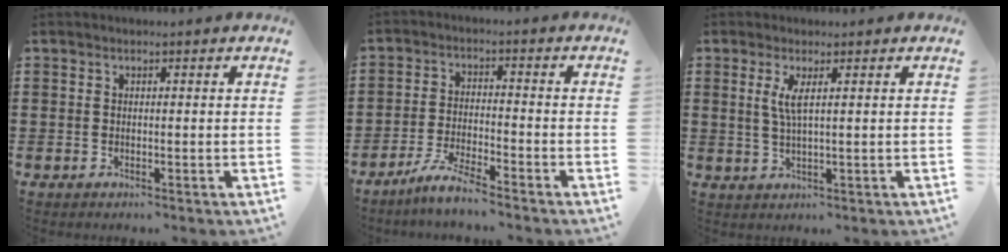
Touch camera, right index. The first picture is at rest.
{"total": 5.0, "force": [-4.6, -0.1, 2.0], "torque": [-0.048, -0.006, -0.090]}
{"total": 3.2, "force": [1.0, 0.2, 3.0], "torque": [-0.065, -0.003, 0.015]}